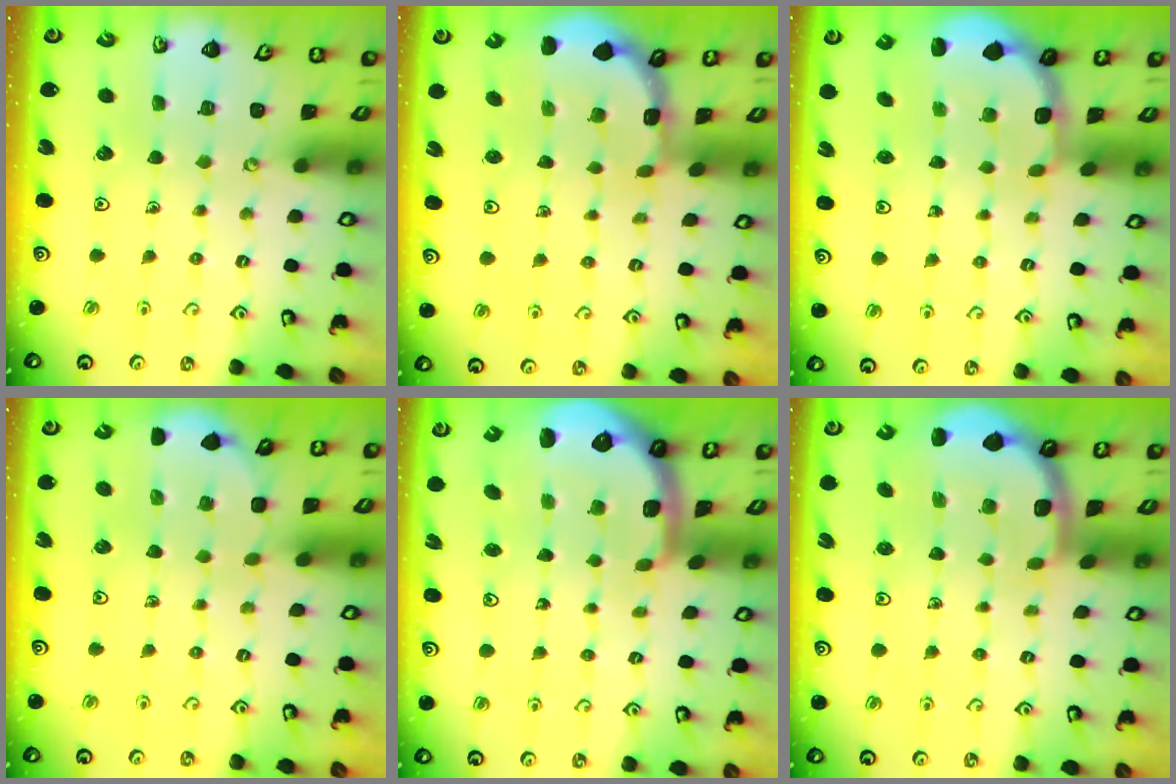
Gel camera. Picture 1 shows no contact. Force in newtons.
{"total": 1.7, "press": 1.7, "slide": 0.2}
{"total": 2.0, "press": 1.8, "slide": 0.7}
{"total": 1.7, "press": 1.6, "slide": 0.1}
{"total": 2.4, "press": 2.3, "slide": 0.8}
{"total": 1.8, "press": 1.8, "slide": 0.1}